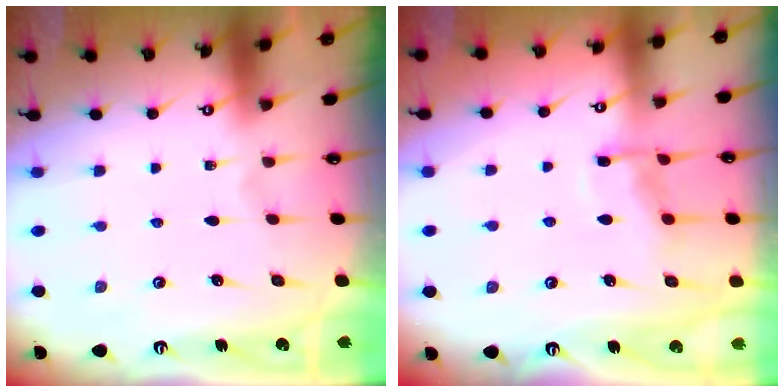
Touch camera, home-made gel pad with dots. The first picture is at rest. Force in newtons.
{"total": 9.1, "press": 9.0, "slide": 0.9}